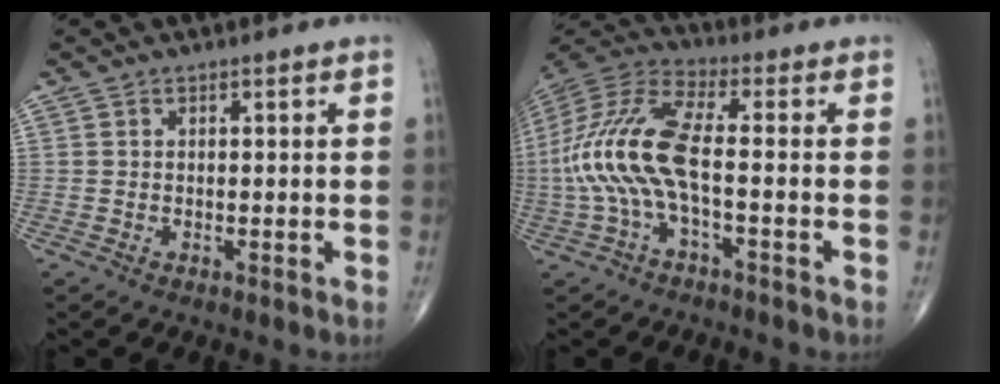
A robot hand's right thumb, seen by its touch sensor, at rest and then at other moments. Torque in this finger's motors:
{"motor_torque": [0.34, 0.19, 2.01, -0.34, 0.26]}